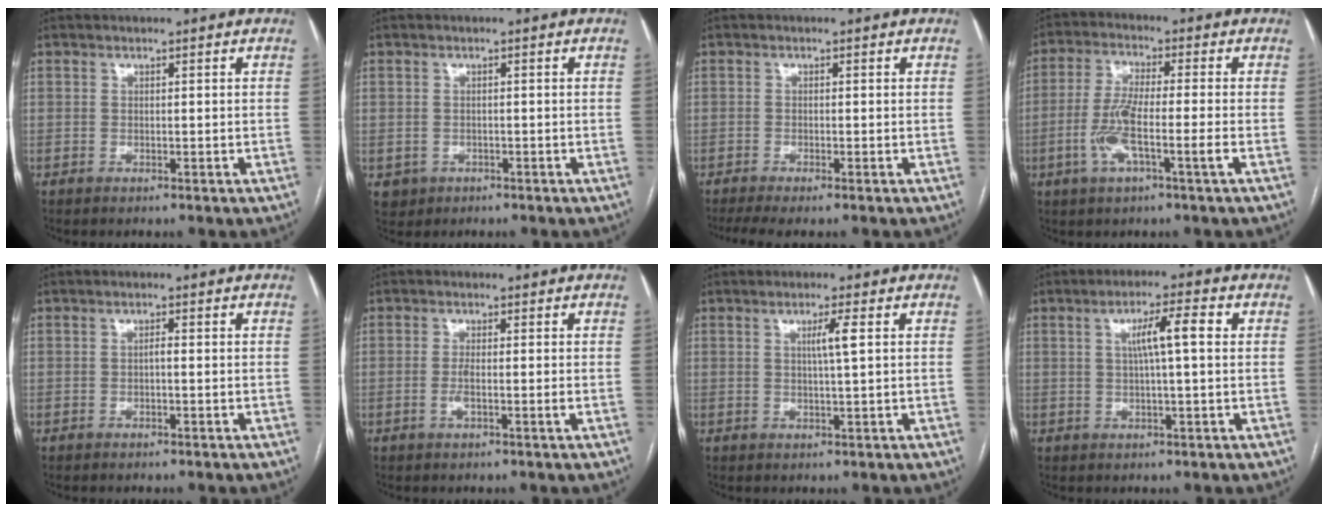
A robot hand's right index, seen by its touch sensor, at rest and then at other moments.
{"total": 2.6, "force": [-0.8, 2.5, 0.3], "torque": [-0.001, 0.005, -0.005]}
{"total": 3.7, "force": [-2.7, 0.3, 2.4], "torque": [-0.041, -0.008, -0.047]}
{"total": 7.8, "force": [-2.4, 0.6, 7.4], "torque": [-0.154, 0.003, -0.049]}
{"total": 0.9, "force": [-0.2, 0.2, 0.8], "torque": [-0.014, 0.002, -0.004]}
{"total": 2.3, "force": [-0.6, 0.1, 2.2], "torque": [-0.045, -0.003, -0.013]}
{"total": 2.9, "force": [0.7, -0.4, 2.8], "torque": [-0.050, 0.000, 0.012]}
{"total": 5.7, "force": [1.1, 0.2, 5.6], "torque": [-0.096, 0.011, 0.019]}